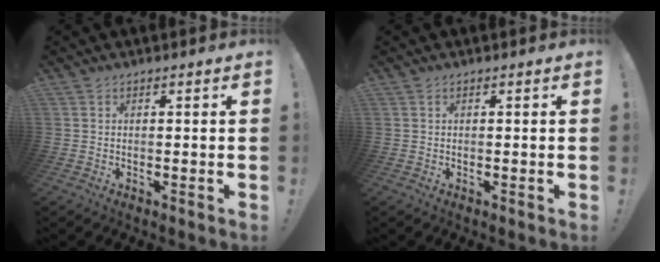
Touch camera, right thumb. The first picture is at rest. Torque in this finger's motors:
{"motor_torque": [-0.02, 0.06, 0.16, -0.04, 0.05]}